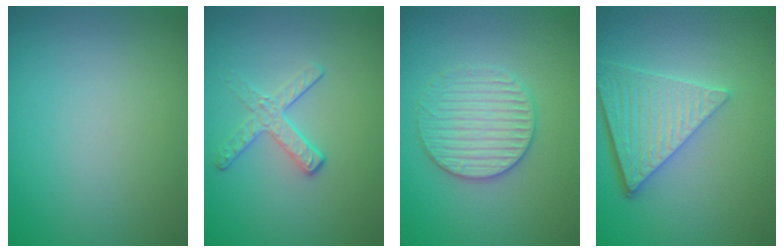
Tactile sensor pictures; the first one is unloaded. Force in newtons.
{"total": 2.1, "press": 1.4, "slide": 1.6}
{"total": 3.1, "press": 3.1, "slide": 0.4}
{"total": 5.8, "press": 4.3, "slide": 4.0}